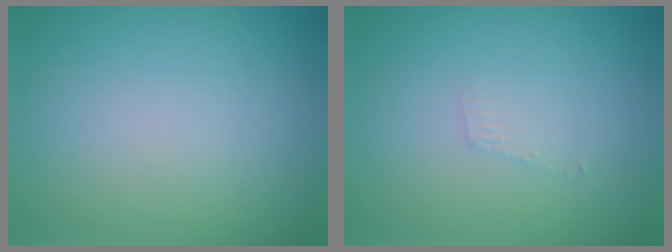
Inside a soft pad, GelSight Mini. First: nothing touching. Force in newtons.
{"total": 0.7, "press": 0.7, "slide": 0.1}